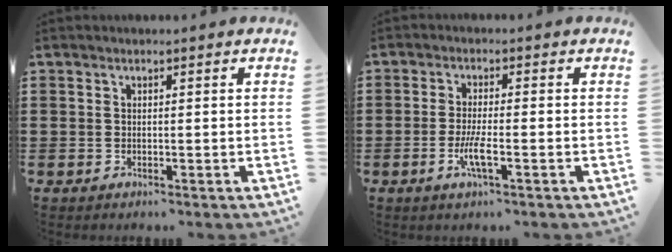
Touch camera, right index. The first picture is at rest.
{"total": 4.2, "force": [-1.5, 0.5, 3.9], "torque": [-0.078, -0.007, -0.031]}